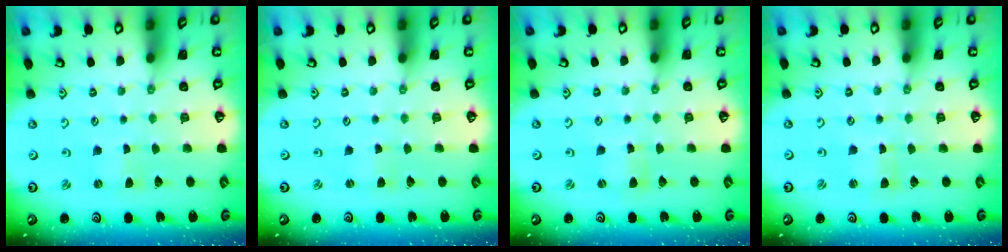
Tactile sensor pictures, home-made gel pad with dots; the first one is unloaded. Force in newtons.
{"total": 1.3, "press": 1.3, "slide": 0.2}
{"total": 0.7, "press": 0.7, "slide": 0.1}
{"total": 1.0, "press": 1.0, "slide": 0.2}